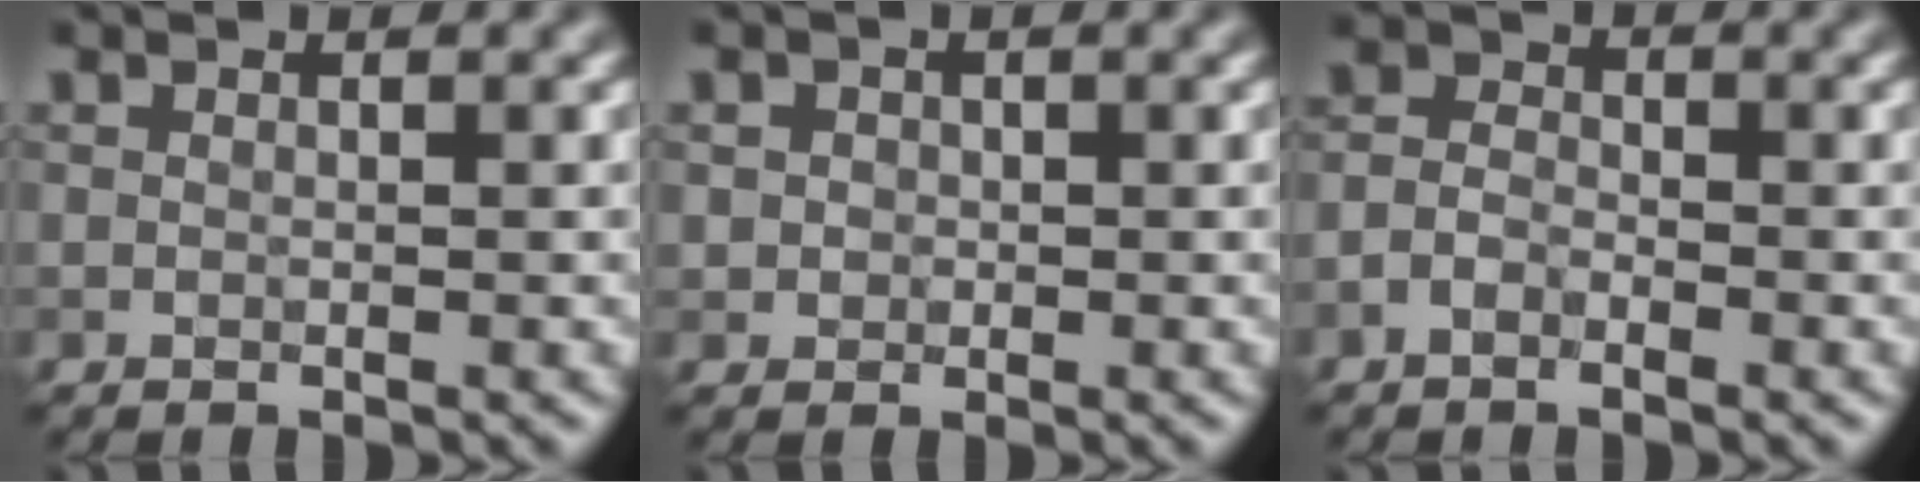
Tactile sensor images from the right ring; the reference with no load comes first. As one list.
[{"total": 1.2, "force": [0.2, 1.2, 0.3], "torque": [0.003, 0.001, 0.004]}, {"total": 2.1, "force": [-1.3, 1.2, 1.1], "torque": [-0.020, 0.005, -0.033]}]